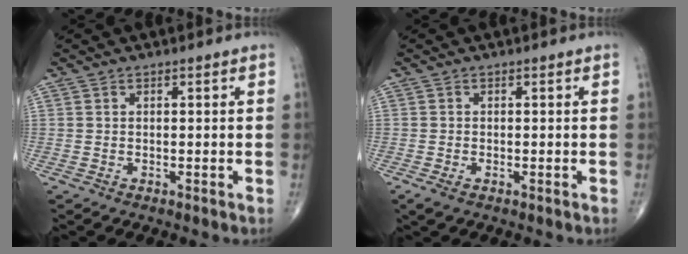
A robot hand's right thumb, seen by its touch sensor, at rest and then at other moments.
{"total": 1.8, "force": [-0.9, 0.8, 1.3], "torque": [-0.032, -0.003, -0.015]}